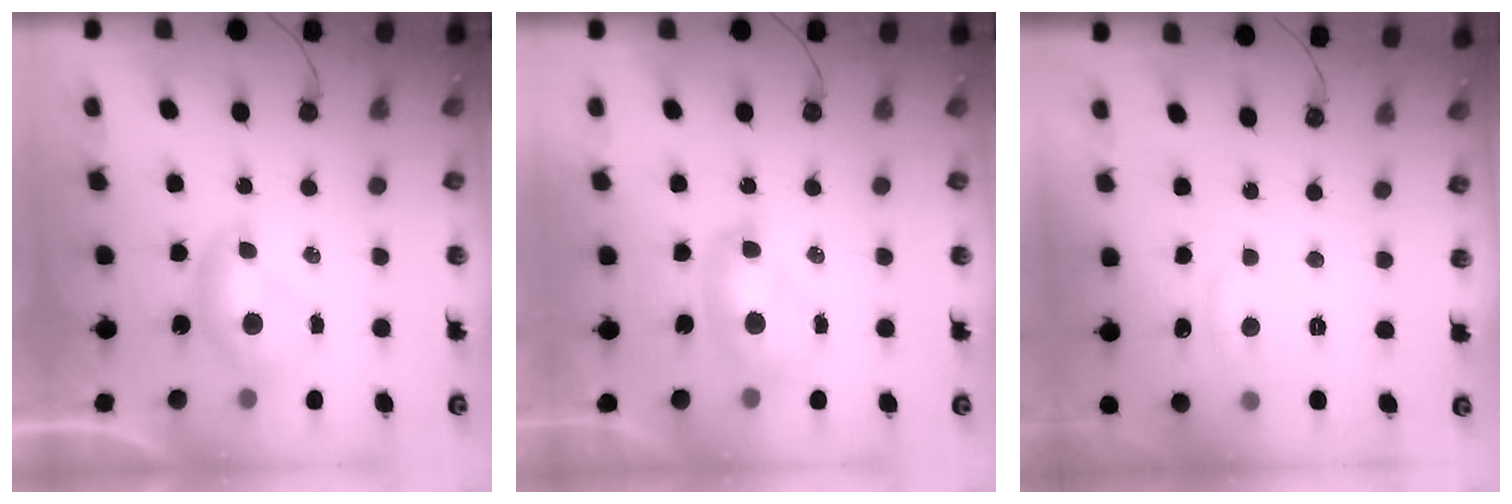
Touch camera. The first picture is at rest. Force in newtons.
{"total": 2.2, "press": 2.2, "slide": 0.1}
{"total": 1.0, "press": 0.0, "slide": 1.0}